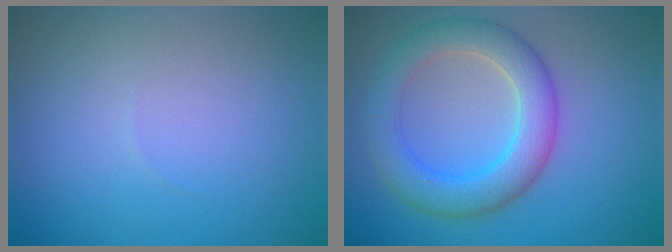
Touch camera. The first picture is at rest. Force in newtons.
{"total": 5.5, "press": 5.5, "slide": 0.1}